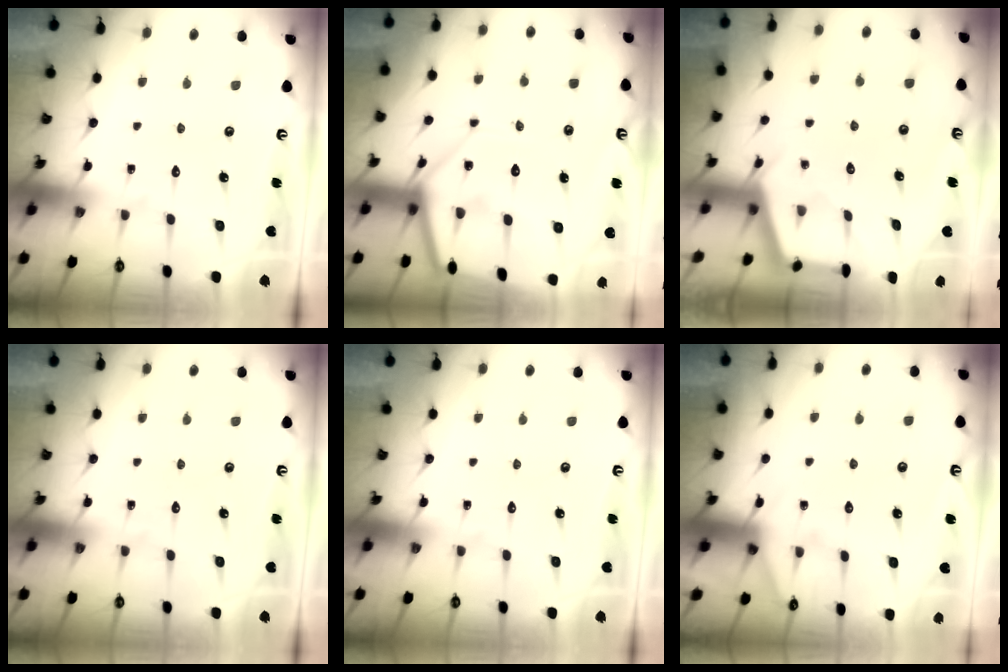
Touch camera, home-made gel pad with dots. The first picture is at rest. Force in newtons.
{"total": 12.6, "press": 12.5, "slide": 1.1}
{"total": 2.8, "press": 2.8, "slide": 0.4}
{"total": 0.0}
{"total": 0.0}
{"total": 3.3, "press": 3.3, "slide": 0.6}